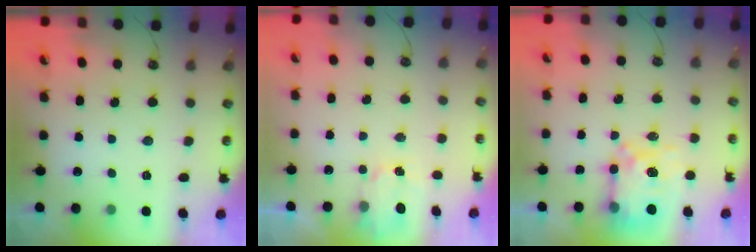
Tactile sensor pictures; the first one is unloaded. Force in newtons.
{"total": 2.3, "press": 2.3, "slide": 0.4}
{"total": 9.0, "press": 8.9, "slide": 0.7}